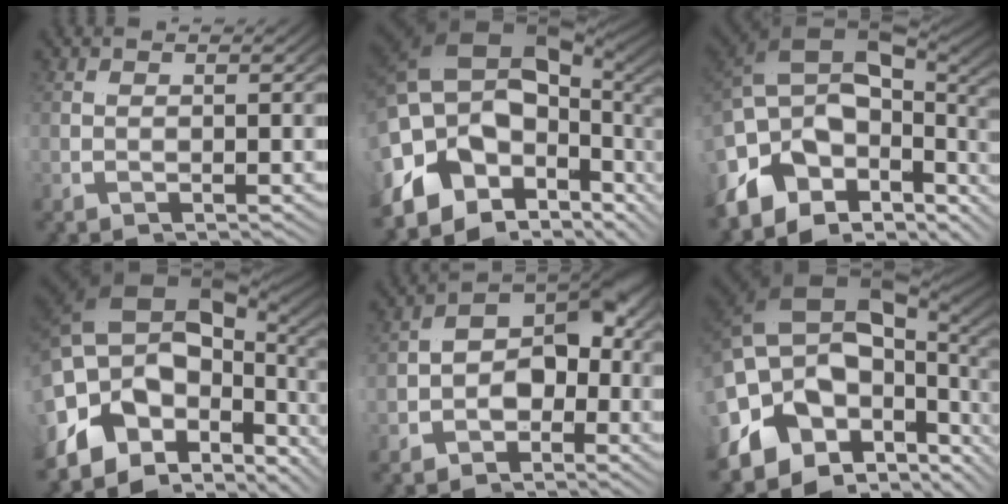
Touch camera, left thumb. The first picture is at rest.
{"total": 14.8, "force": [2.1, 8.3, 12.1], "torque": [-0.200, 0.026, 0.007]}
{"total": 12.4, "force": [1.2, 5.9, 10.8], "torque": [-0.180, 0.023, 0.005]}
{"total": 13.5, "force": [1.9, 7.2, 11.3], "torque": [-0.187, 0.021, 0.007]}
{"total": 5.5, "force": [-1.7, 3.6, 3.8], "torque": [-0.065, 0.013, -0.046]}
{"total": 14.3, "force": [0.7, 8.6, 11.4], "torque": [-0.202, 0.007, -0.005]}